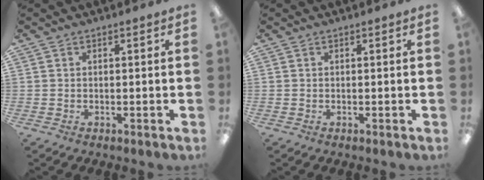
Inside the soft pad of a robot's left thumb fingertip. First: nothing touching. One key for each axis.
{"total": 0.0}